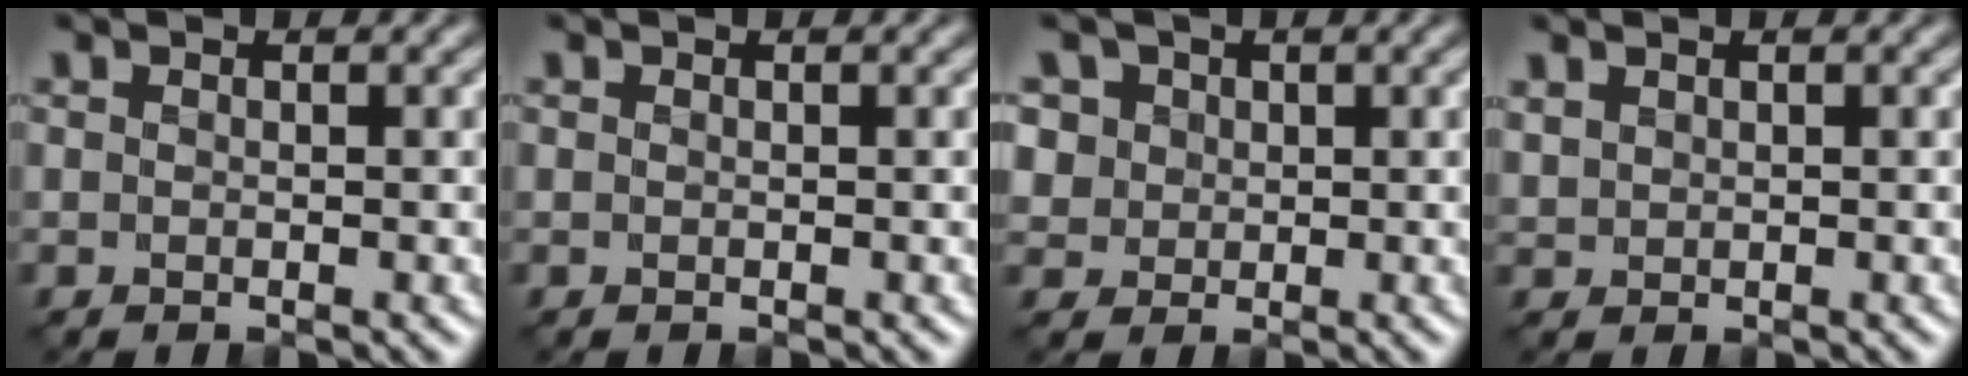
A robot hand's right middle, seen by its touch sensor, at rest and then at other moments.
{"total": 0.0}
{"total": 5.0, "force": [2.3, 4.1, 1.8], "torque": [-0.048, 0.013, 0.033]}
{"total": 0.9, "force": [0.7, 0.5, 0.2], "torque": [-0.009, -0.001, 0.019]}